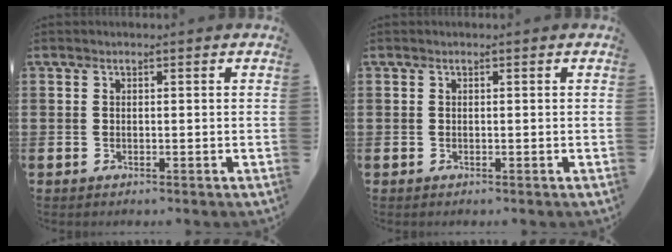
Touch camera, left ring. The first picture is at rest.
{"total": 0.0}